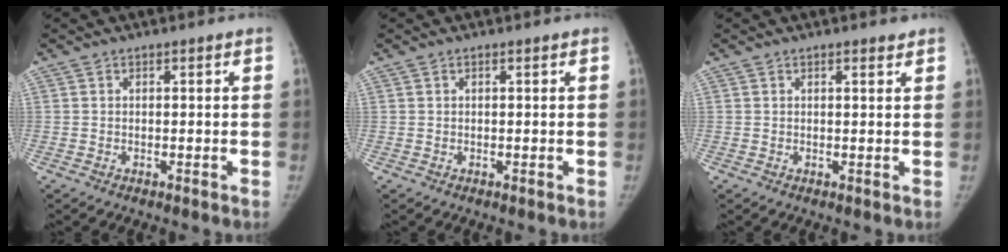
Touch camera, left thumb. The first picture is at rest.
{"total": 0.0}
{"total": 1.2, "force": [0.9, 0.2, 0.7], "torque": [-0.009, -0.006, 0.014]}